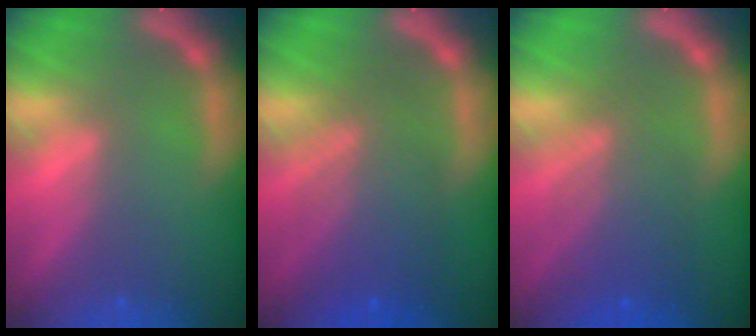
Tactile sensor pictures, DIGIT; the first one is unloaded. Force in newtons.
{"total": 7.1}
{"total": 6.0}